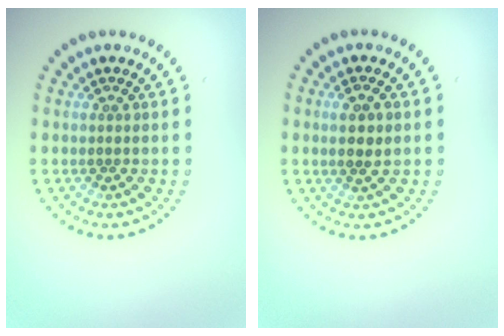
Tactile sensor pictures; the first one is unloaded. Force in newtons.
{"total": 1.7, "press": 1.6, "slide": 0.4}